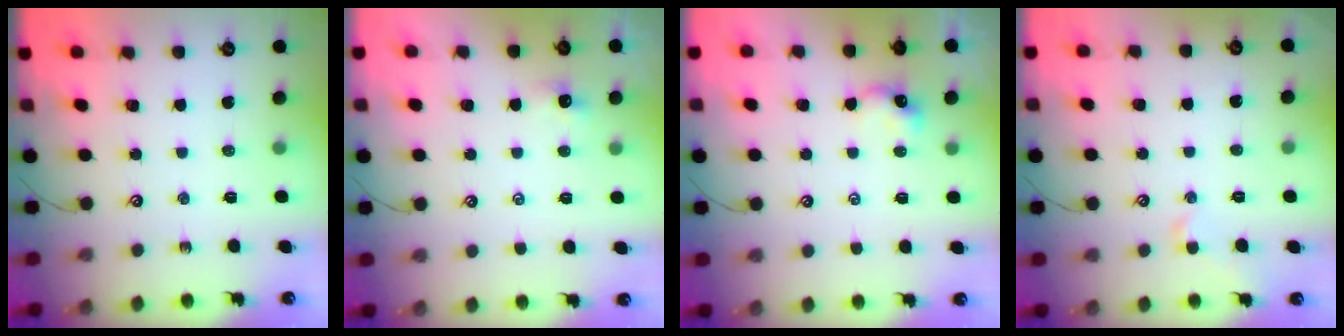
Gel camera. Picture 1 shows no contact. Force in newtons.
{"total": 3.3, "press": 3.3, "slide": 0.1}
{"total": 0.7, "press": 0.7, "slide": 0.1}
{"total": 1.0, "press": 0.9, "slide": 0.4}